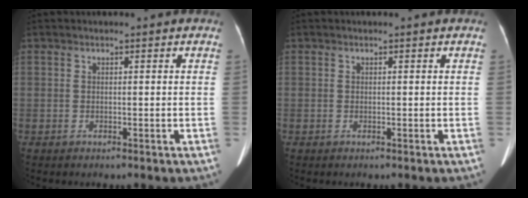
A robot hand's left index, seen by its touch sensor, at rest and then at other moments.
{"total": 0.0}